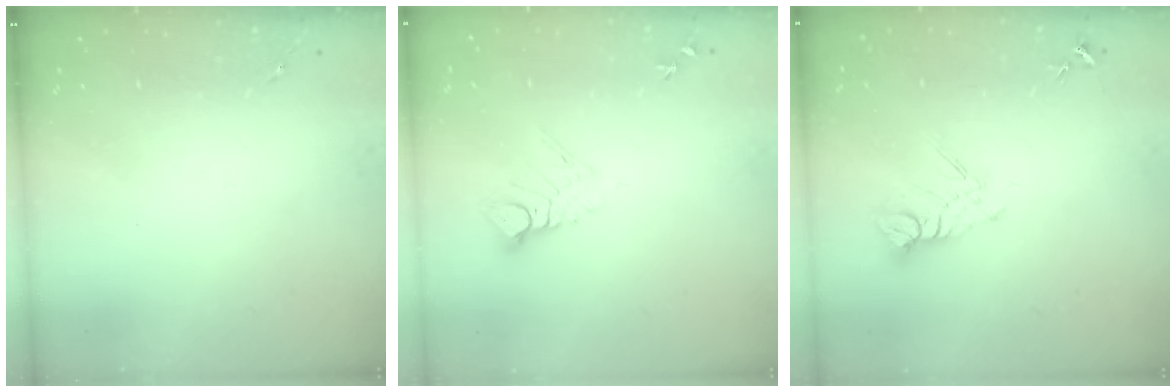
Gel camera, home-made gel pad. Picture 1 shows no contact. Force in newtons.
{"total": 7.9, "press": 7.8, "slide": 0.7}
{"total": 8.8, "press": 8.7, "slide": 0.7}